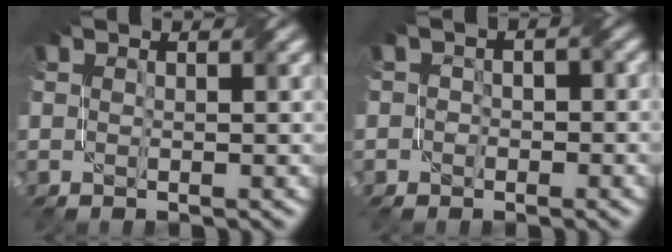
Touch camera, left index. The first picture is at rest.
{"total": 2.0, "force": [-0.9, 1.7, 0.5], "torque": [0.002, 0.007, -0.020]}